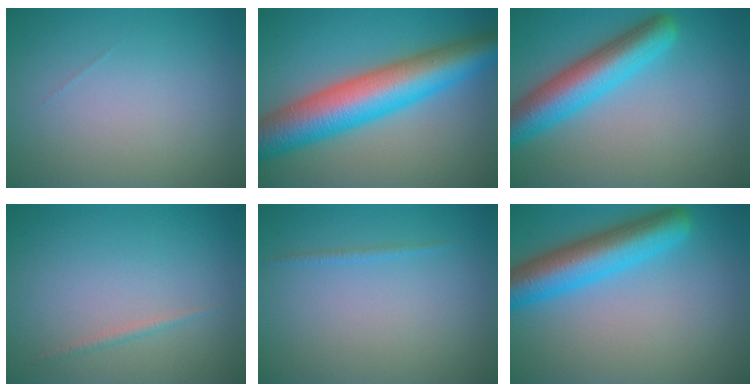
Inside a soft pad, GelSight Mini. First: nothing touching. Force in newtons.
{"total": 10.6, "press": 10.6, "slide": 0.1}
{"total": 6.6, "press": 6.5, "slide": 0.2}
{"total": 0.7, "press": 0.7, "slide": 0.1}
{"total": 0.6, "press": 0.6, "slide": 0.1}
{"total": 7.1, "press": 7.1, "slide": 0.3}